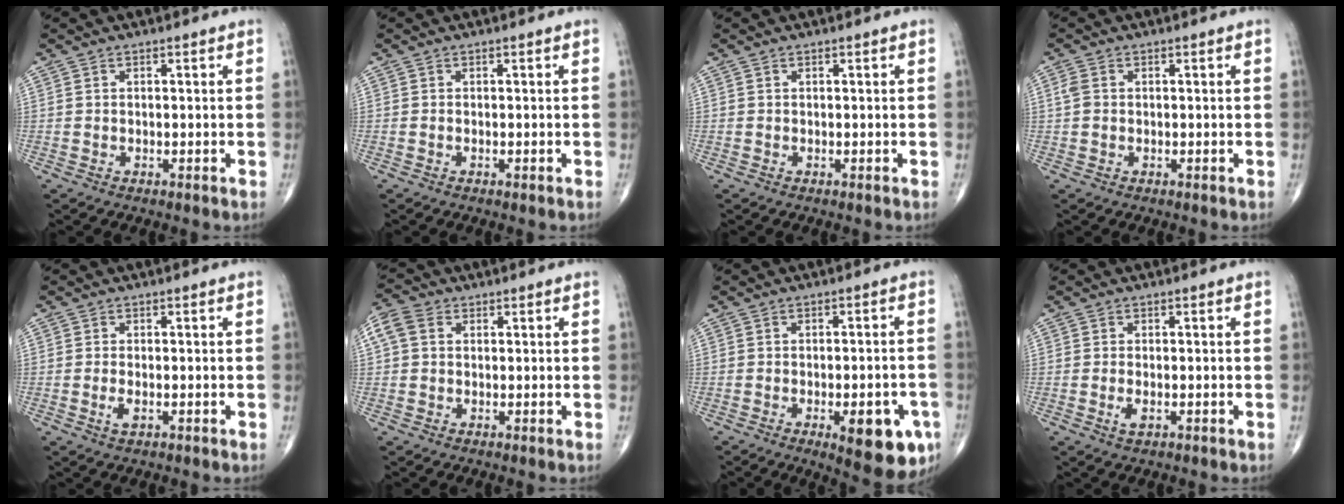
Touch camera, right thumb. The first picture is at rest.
{"total": 0.0}
{"total": 0.0}
{"total": 2.0, "force": [0.3, 1.5, 1.3], "torque": [-0.034, 0.006, 0.006]}
{"total": 1.9, "force": [-0.6, 0.9, 1.6], "torque": [-0.035, -0.001, -0.011]}
{"total": 5.6, "force": [1.3, 4.3, 3.4], "torque": [-0.084, 0.023, 0.024]}
{"total": 11.9, "force": [-4.9, 4.1, 10.0], "torque": [-0.109, 0.009, -0.054]}
{"total": 1.9, "force": [-0.6, 0.9, 1.6], "torque": [-0.034, -0.001, -0.011]}